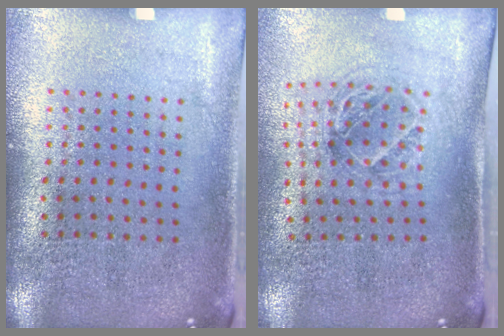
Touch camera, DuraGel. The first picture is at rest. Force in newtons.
{"total": 1.1, "press": 1.1, "slide": 0.3}